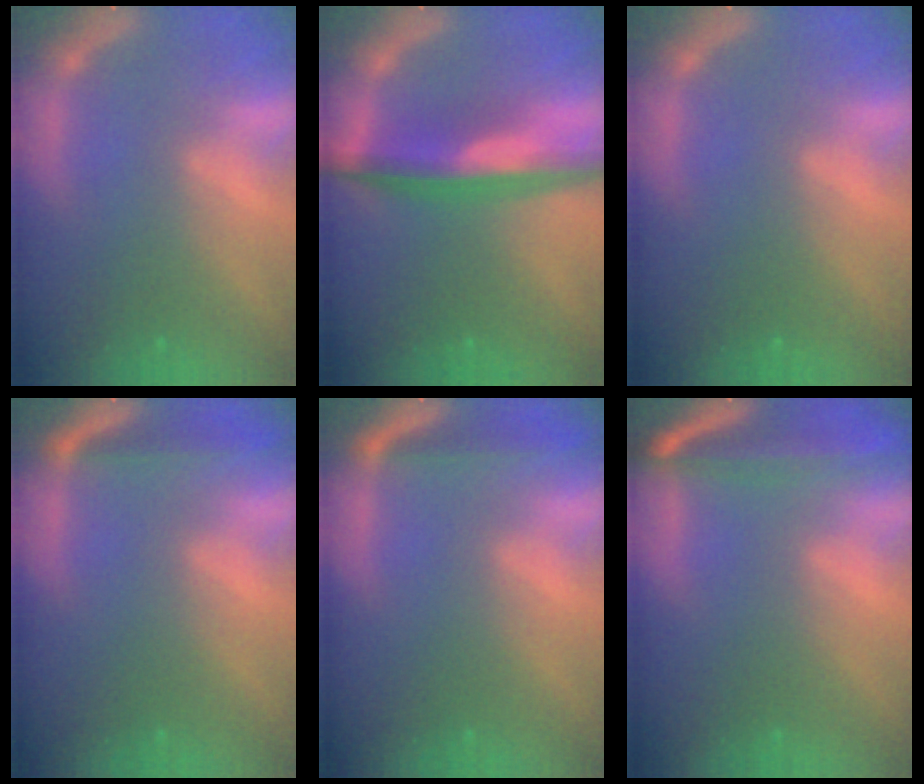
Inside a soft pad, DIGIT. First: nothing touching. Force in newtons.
{"total": 7.1}
{"total": 0.0}
{"total": 3.0}
{"total": 3.0}
{"total": 8.0}